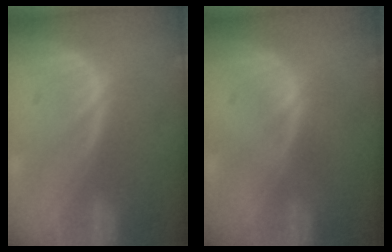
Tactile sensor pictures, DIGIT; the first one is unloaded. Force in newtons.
{"total": 0.0}